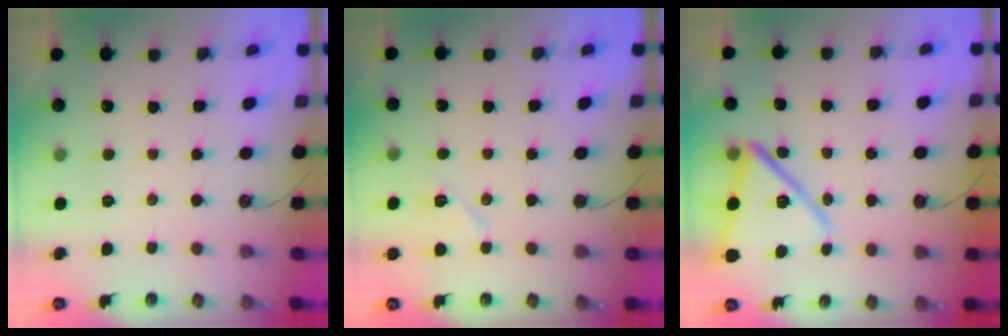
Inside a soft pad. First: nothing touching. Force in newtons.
{"total": 8.4, "press": 5.4, "slide": 6.5}
{"total": 15.0, "press": 14.9, "slide": 1.5}